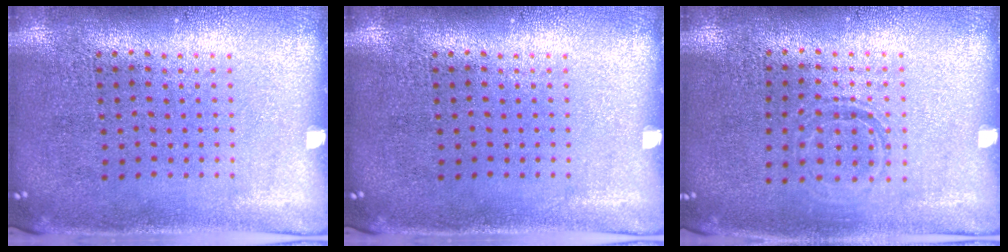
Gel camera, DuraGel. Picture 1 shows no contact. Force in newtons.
{"total": 0.0}
{"total": 1.0, "press": 0.9, "slide": 0.4}